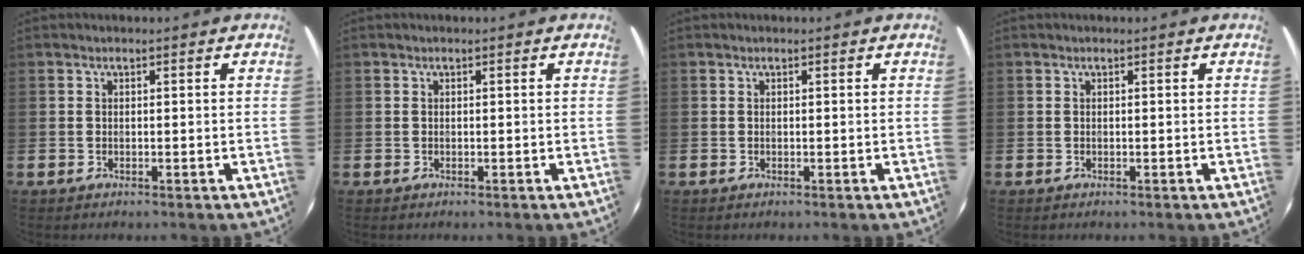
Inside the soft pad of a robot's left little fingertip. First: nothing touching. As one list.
[{"total": 0.0}, {"total": 0.0}, {"total": 0.0}]